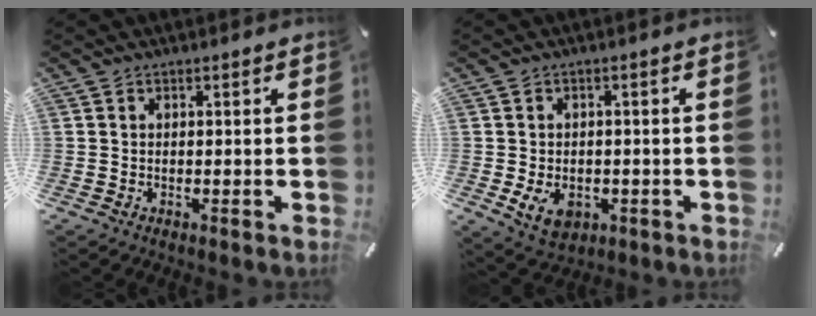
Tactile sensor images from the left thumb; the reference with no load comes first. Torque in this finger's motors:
{"motor_torque": [0.94, 1.73, 0.20, -0.17, 0.06]}